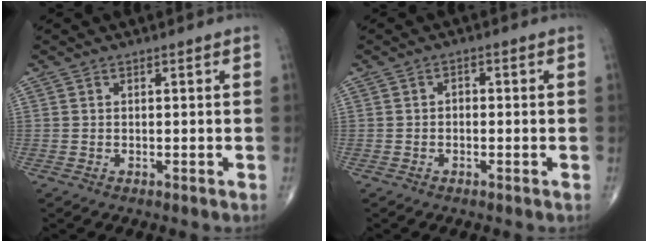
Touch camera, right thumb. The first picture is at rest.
{"total": 1.2, "force": [-0.2, 0.9, 0.8], "torque": [-0.007, 0.005, -0.009]}